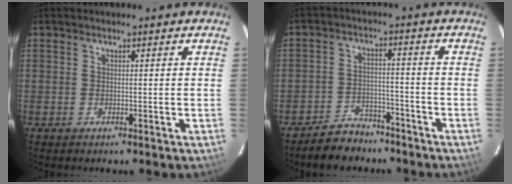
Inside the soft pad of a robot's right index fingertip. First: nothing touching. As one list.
[{"total": 7.2, "force": [-5.9, 4.0, 1.3], "torque": [-0.046, 0.017, -0.086]}]